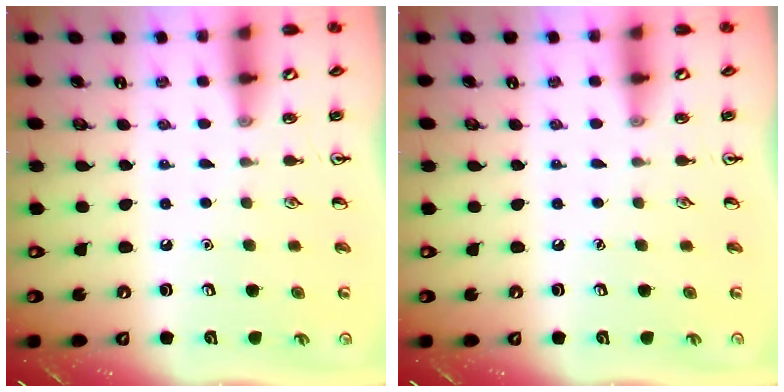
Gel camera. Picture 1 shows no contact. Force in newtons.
{"total": 0.0}